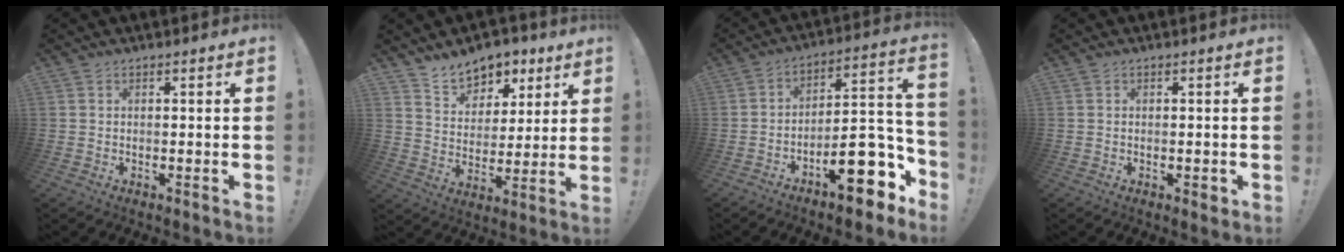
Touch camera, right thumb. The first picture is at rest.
{"total": 10.7, "force": [8.2, 6.4, 2.2], "torque": [-0.032, -0.062, 0.158]}
{"total": 18.2, "force": [-9.6, 7.4, 13.6], "torque": [-0.159, 0.057, -0.146]}
{"total": 1.5, "force": [-0.4, 0.6, 1.2], "torque": [-0.011, -0.002, -0.008]}